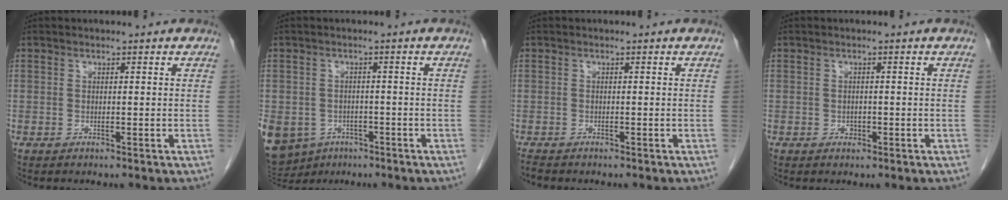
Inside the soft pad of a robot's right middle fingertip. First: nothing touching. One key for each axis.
{"total": 13.5, "fx": -7.0, "fy": 10.6, "fz": 4.6, "tx": -0.142, "ty": -0.006, "tz": -0.091}
{"total": 1.0, "fx": -0.9, "fy": 0.2, "fz": 0.3, "tx": -0.014, "ty": -0.003, "tz": -0.016}
{"total": 0.9, "fx": -0.4, "fy": 0.7, "fz": 0.4, "tx": -0.007, "ty": 0.002, "tz": -0.004}